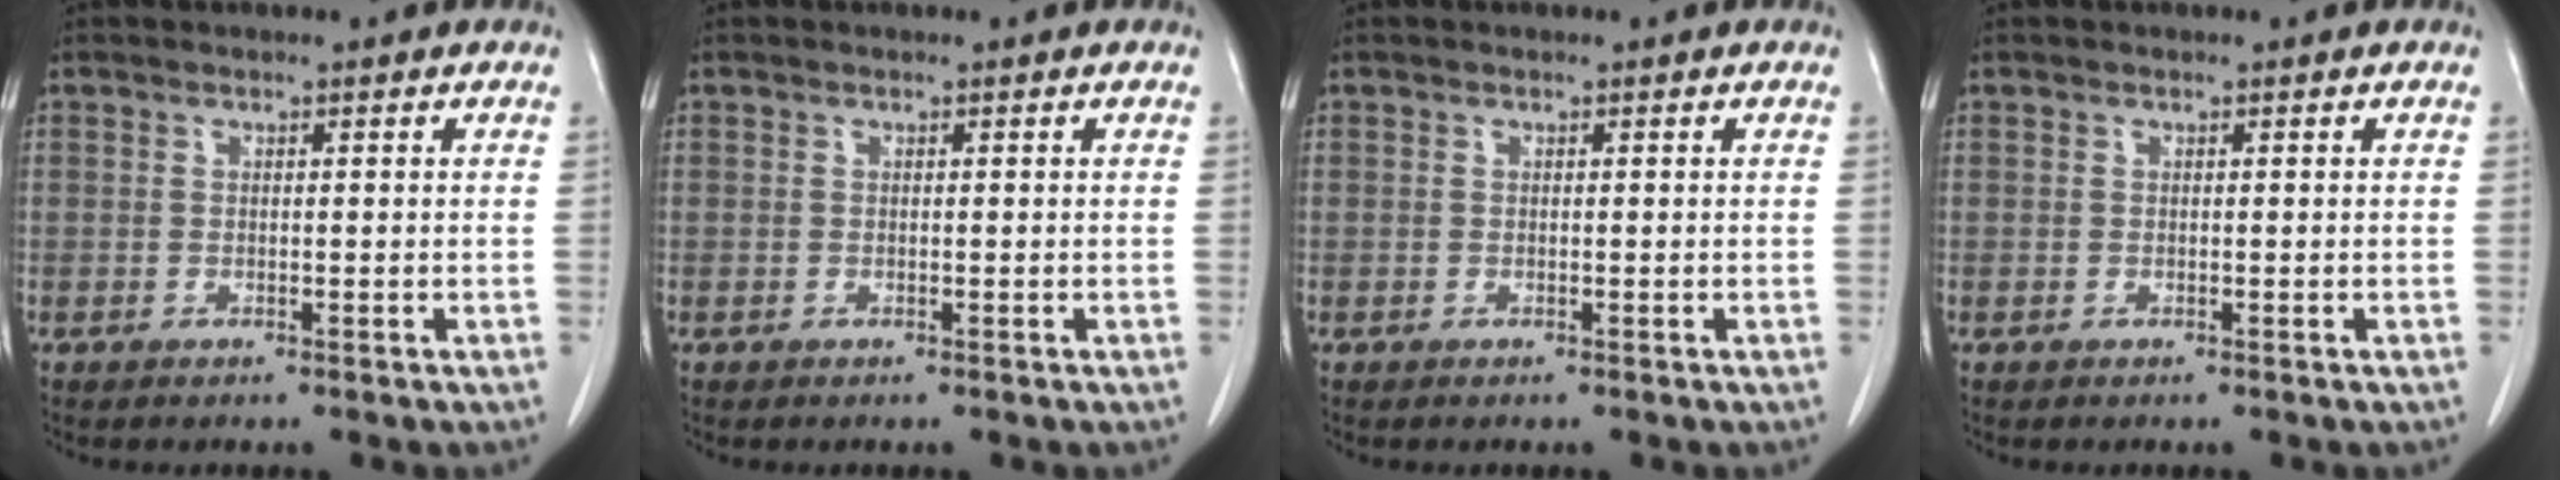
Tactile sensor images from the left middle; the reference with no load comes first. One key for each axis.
{"total": 0.0}
{"total": 0.0}
{"total": 0.0}